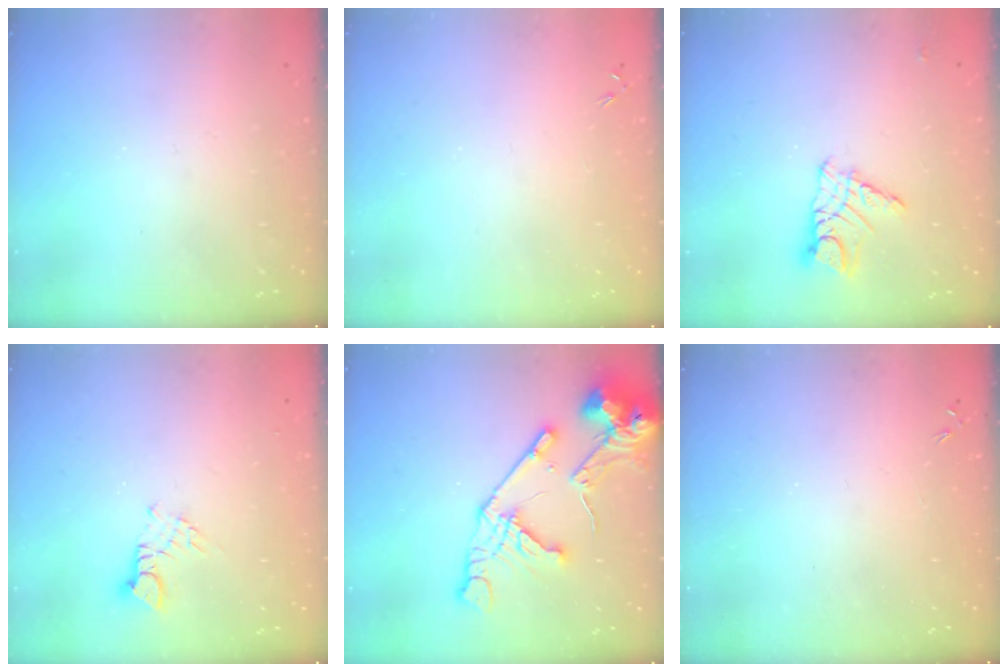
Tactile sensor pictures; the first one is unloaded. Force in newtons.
{"total": 0.0}
{"total": 9.2, "press": 9.2, "slide": 0.6}
{"total": 3.9, "press": 3.9, "slide": 0.2}
{"total": 18.4, "press": 18.3, "slide": 2.1}
{"total": 0.0}